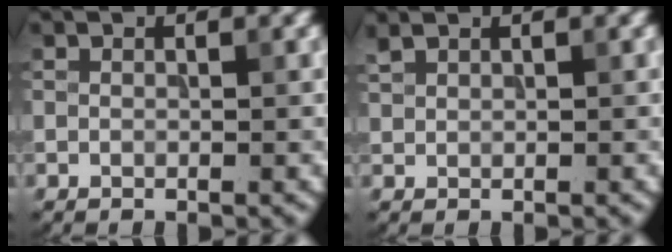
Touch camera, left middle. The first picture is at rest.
{"total": 1.2, "force": [1.2, 0.2, 0.2], "torque": [-0.009, 0.008, 0.026]}